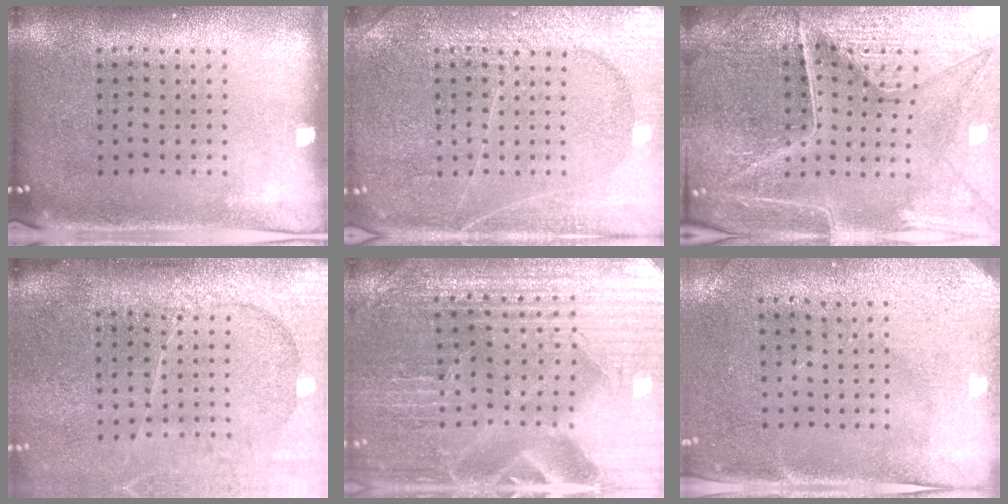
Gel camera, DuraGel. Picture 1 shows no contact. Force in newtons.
{"total": 3.6, "press": 3.6, "slide": 0.4}
{"total": 5.2, "press": 5.0, "slide": 1.5}
{"total": 4.3, "press": 3.5, "slide": 2.4}
{"total": 3.6, "press": 3.6, "slide": 0.4}
{"total": 3.0, "press": 2.3, "slide": 1.9}